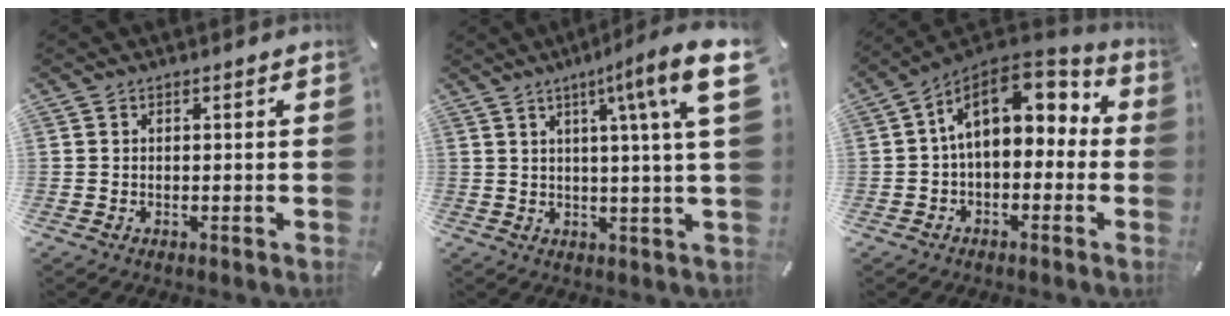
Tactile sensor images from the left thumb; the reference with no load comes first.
{"total": 13.8, "force": [5.5, 0.1, 12.6], "torque": [-0.188, -0.037, 0.071]}
{"total": 14.0, "force": [4.3, 8.7, 10.1], "torque": [-0.177, -0.021, 0.078]}